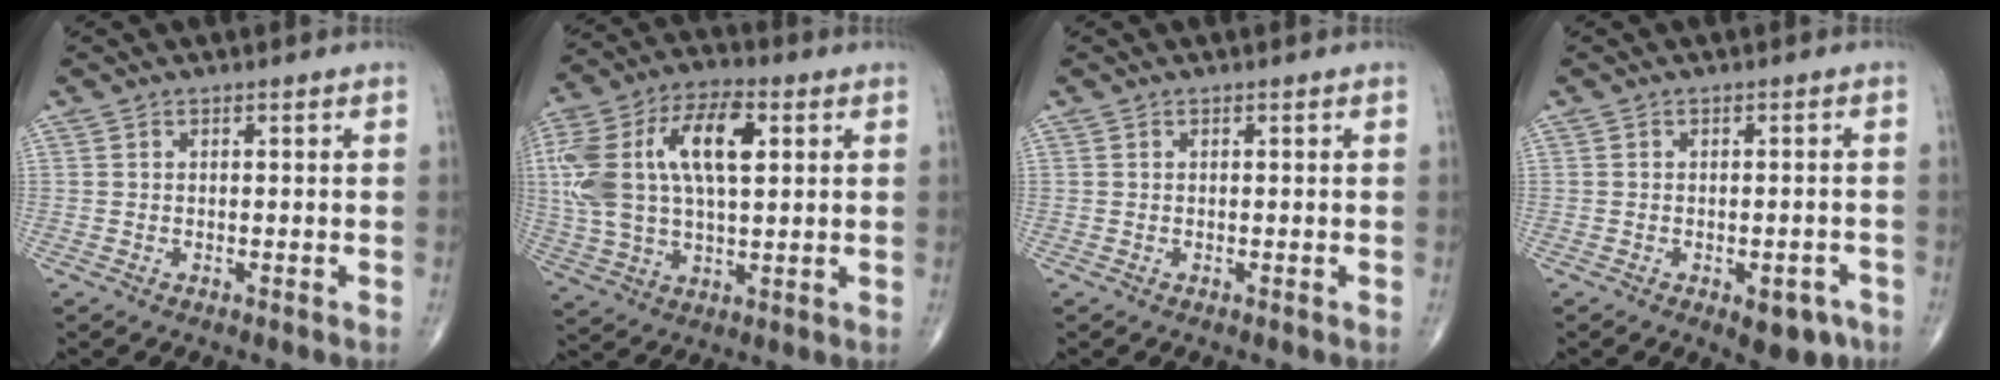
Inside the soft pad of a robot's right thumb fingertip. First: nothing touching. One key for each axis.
{"total": 20.9, "fx": 4.7, "fy": 10.5, "fz": 17.5, "tx": -0.362, "ty": 0.020, "tz": 0.079}
{"total": 0.0}
{"total": 6.3, "fx": -3.4, "fy": 3.3, "fz": 4.1, "tx": -0.028, "ty": 0.021, "tz": -0.036}